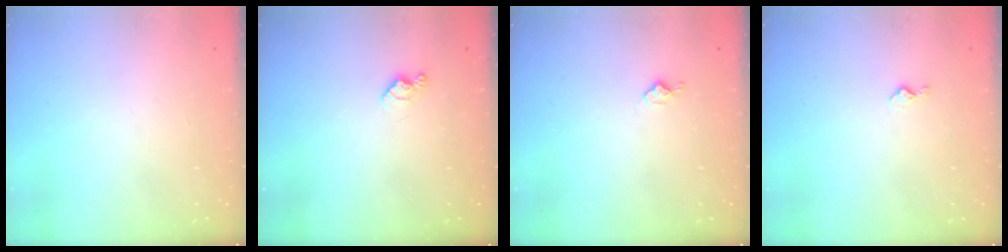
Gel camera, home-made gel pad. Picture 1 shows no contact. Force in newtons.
{"total": 4.6, "press": 4.6, "slide": 0.7}
{"total": 3.6, "press": 3.5, "slide": 0.4}
{"total": 3.3, "press": 3.3, "slide": 0.4}